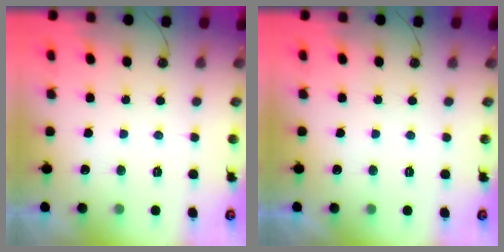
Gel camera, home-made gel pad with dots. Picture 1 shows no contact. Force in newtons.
{"total": 0.0}